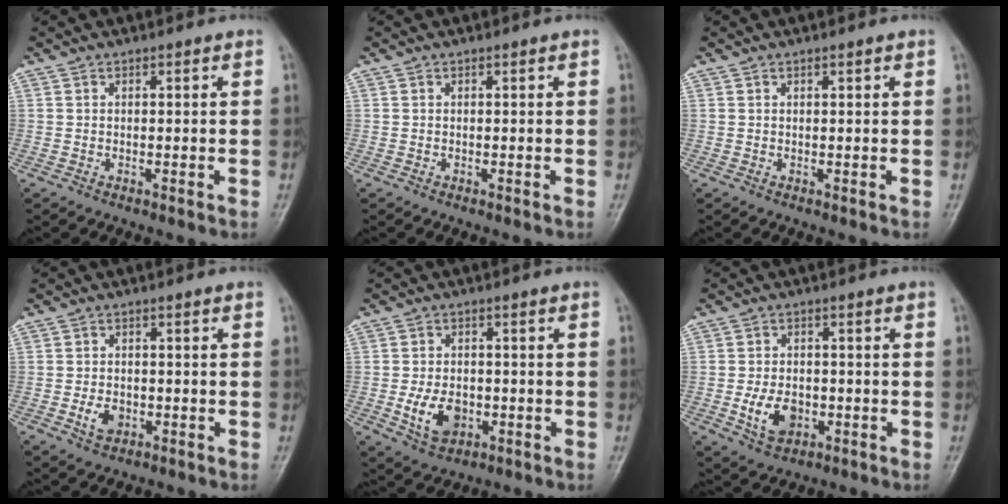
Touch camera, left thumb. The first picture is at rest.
{"total": 0.0}
{"total": 0.6, "force": [0.4, 0.1, 0.5], "torque": [-0.007, 0.001, 0.005]}
{"total": 3.5, "force": [-1.0, 2.5, 2.3], "torque": [-0.035, 0.002, -0.015]}
{"total": 7.1, "force": [-1.7, 4.9, 4.9], "torque": [-0.073, 0.001, -0.022]}
{"total": 6.5, "force": [-1.6, 4.5, 4.5], "torque": [-0.069, 0.002, -0.023]}